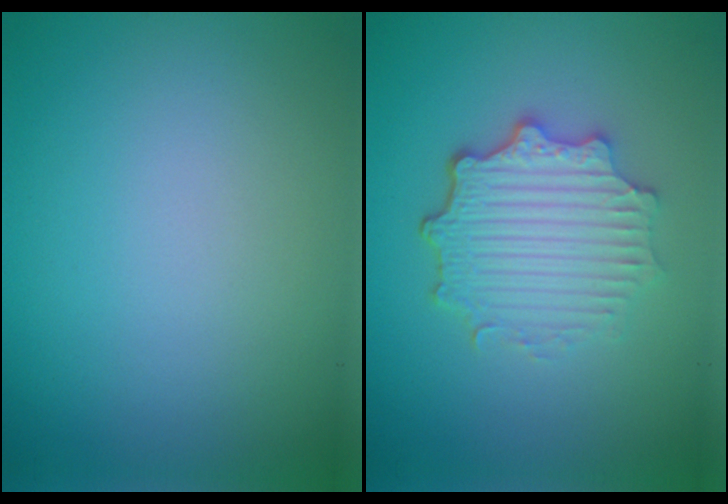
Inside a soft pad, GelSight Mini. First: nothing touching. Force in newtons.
{"total": 5.0, "press": 3.9, "slide": 3.2}